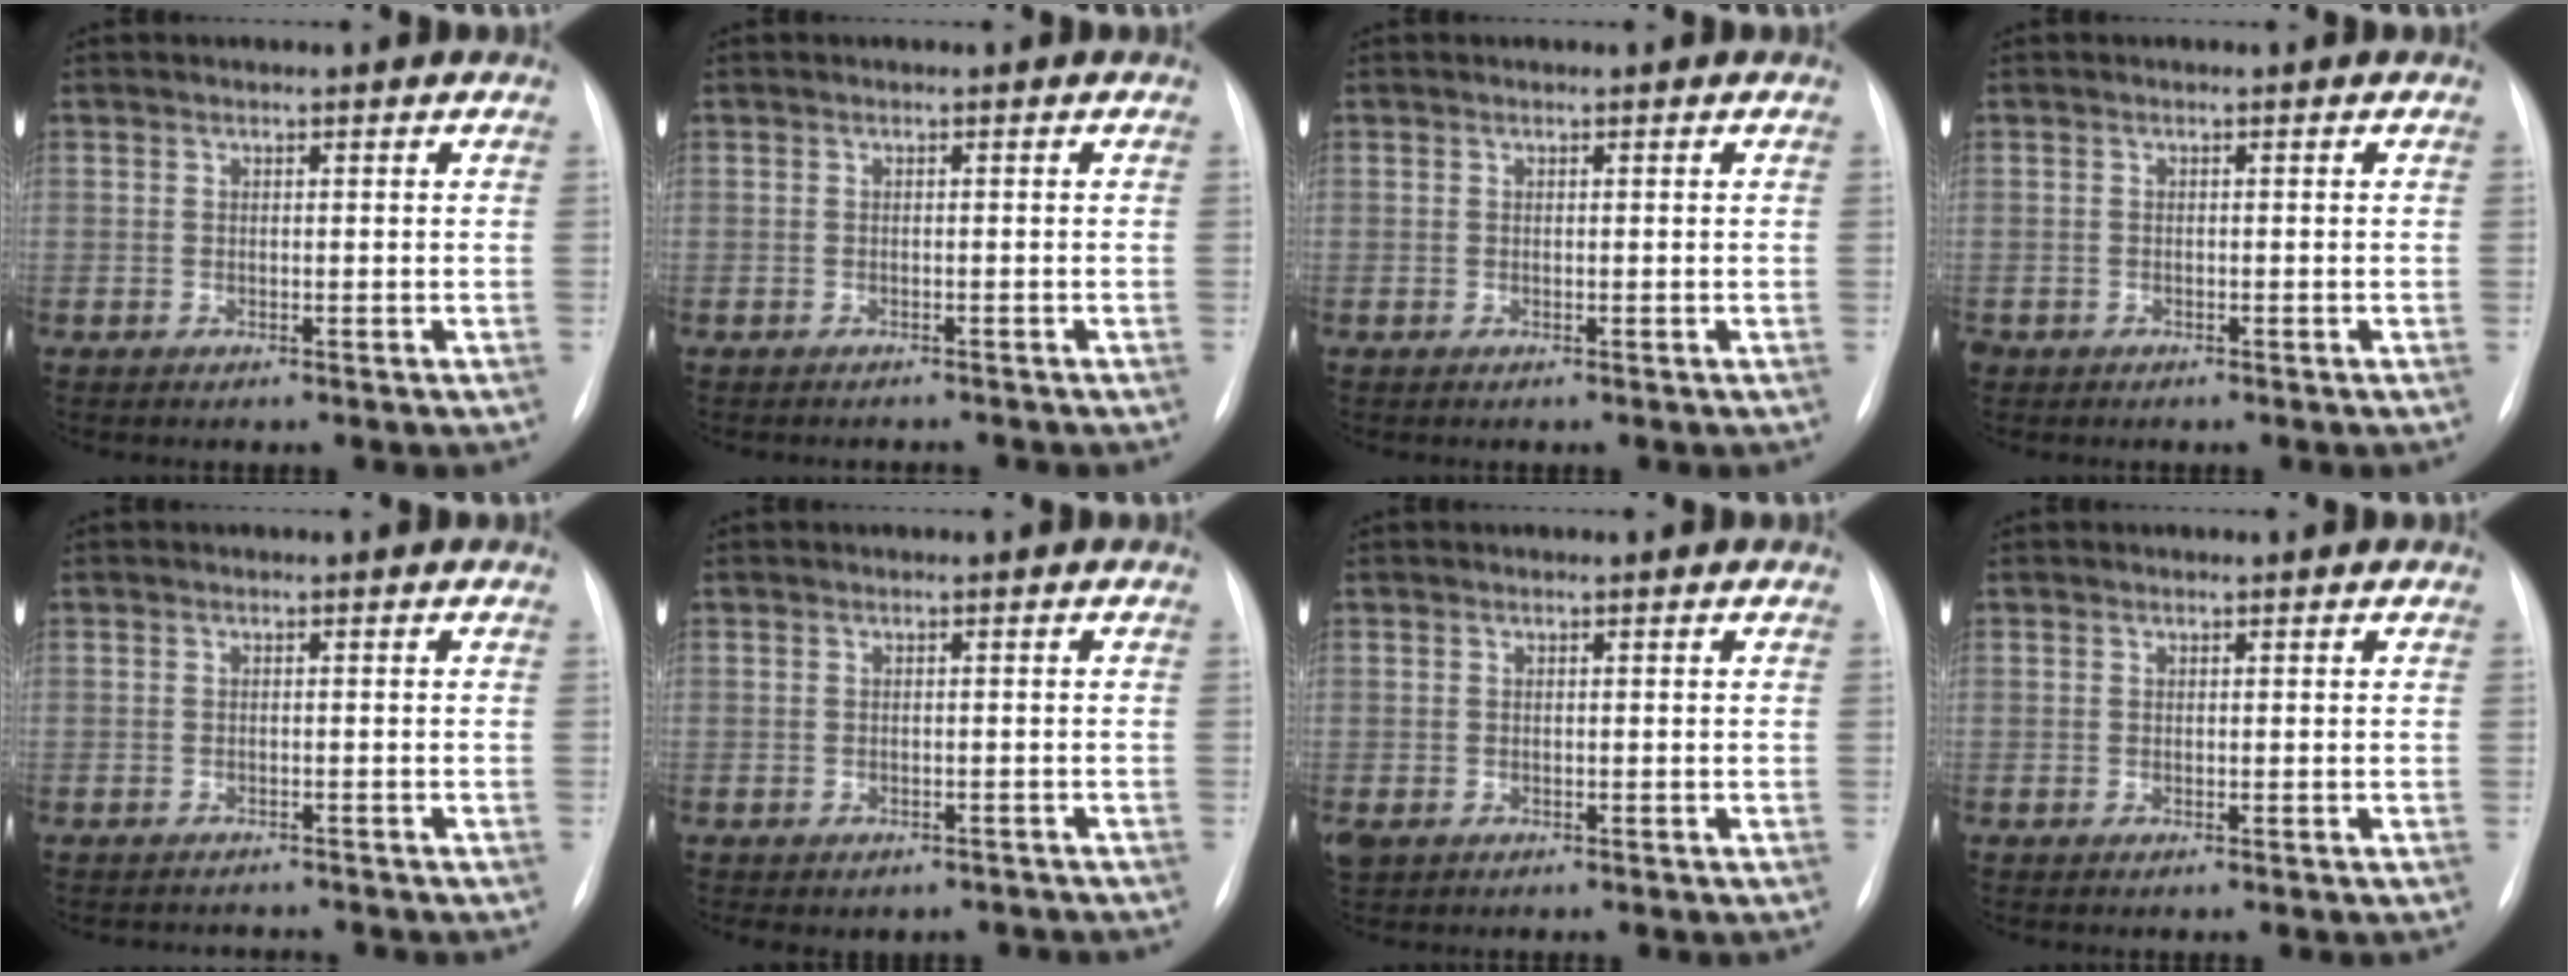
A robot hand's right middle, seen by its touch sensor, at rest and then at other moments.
{"total": 2.4, "force": [-2.4, 0.3, 0.4], "torque": [0.000, -0.005, -0.028]}
{"total": 0.0}
{"total": 1.2, "force": [-0.7, 0.9, 0.3], "torque": [-0.007, 0.003, -0.010]}
{"total": 3.3, "force": [-3.3, 0.6, 0.2], "torque": [0.005, -0.003, -0.041]}
{"total": 4.3, "force": [-3.6, 2.3, 0.8], "torque": [-0.004, 0.015, -0.038]}
{"total": 1.8, "force": [-0.8, 1.3, 0.9], "torque": [-0.022, -0.001, -0.005]}
{"total": 0.0}